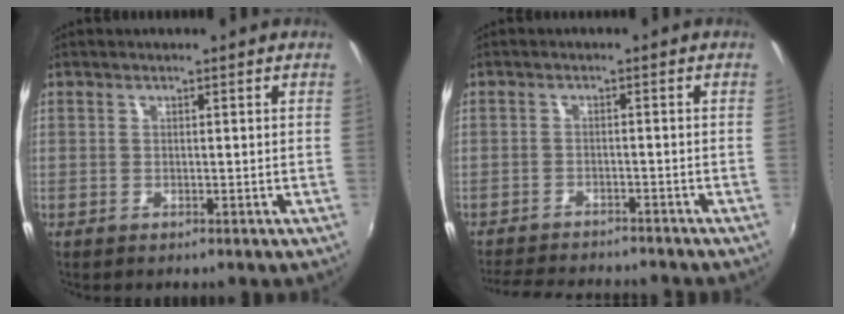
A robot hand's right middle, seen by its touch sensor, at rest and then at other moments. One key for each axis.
{"total": 10.8, "fx": -9.8, "fy": 2.2, "fz": 3.8, "tx": -0.094, "ty": -0.012, "tz": -0.150}